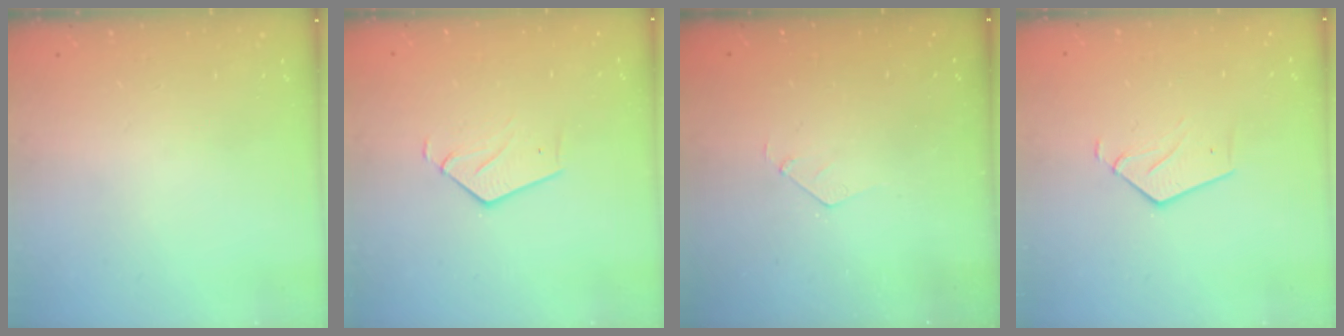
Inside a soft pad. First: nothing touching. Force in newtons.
{"total": 2.9, "press": 2.9, "slide": 0.2}
{"total": 2.8, "press": 2.8, "slide": 0.1}
{"total": 3.1, "press": 3.1, "slide": 0.2}